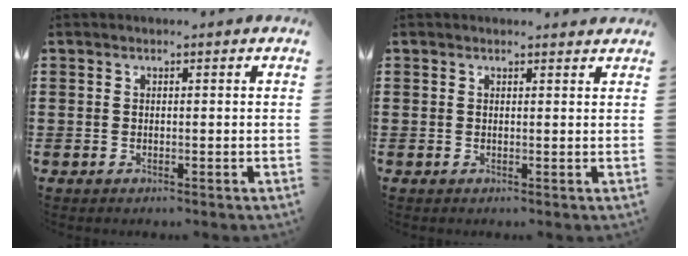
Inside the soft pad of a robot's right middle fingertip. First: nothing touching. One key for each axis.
{"total": 0.6, "fx": 0.6, "fy": 0.2, "fz": 0.1, "tx": 0.003, "ty": -0.003, "tz": 0.010}